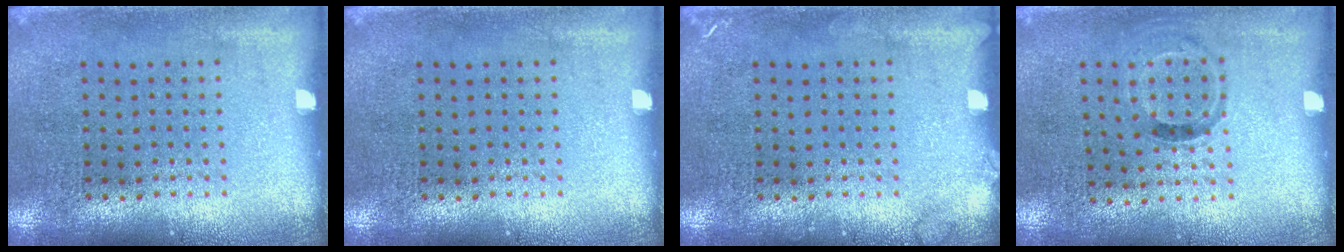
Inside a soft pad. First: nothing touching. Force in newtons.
{"total": 0.0}
{"total": 0.8, "press": 0.8, "slide": 0.1}
{"total": 0.8, "press": 0.6, "slide": 0.6}